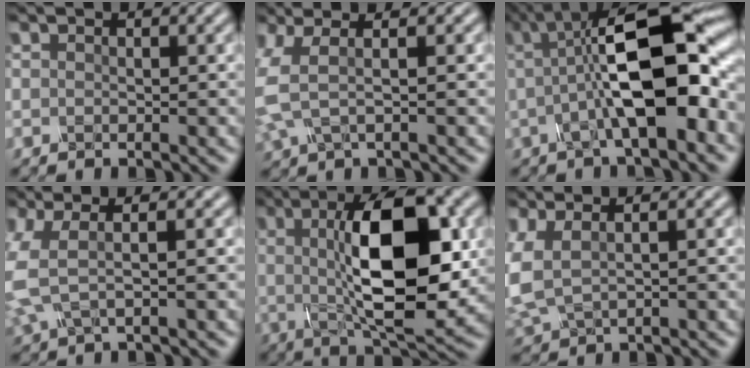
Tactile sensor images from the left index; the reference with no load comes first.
{"total": 3.1, "force": [0.6, 1.1, 2.9], "torque": [-0.075, -0.002, 0.009]}
{"total": 11.9, "force": [0.2, 4.1, 11.2], "torque": [-0.172, 0.012, -0.004]}
{"total": 3.5, "force": [0.6, 1.3, 3.2], "torque": [-0.086, -0.003, 0.010]}
{"total": 11.8, "force": [1.4, 3.8, 11.0], "torque": [-0.168, 0.004, 0.023]}
{"total": 4.1, "force": [1.1, 2.1, 3.3], "torque": [-0.089, 0.002, 0.032]}